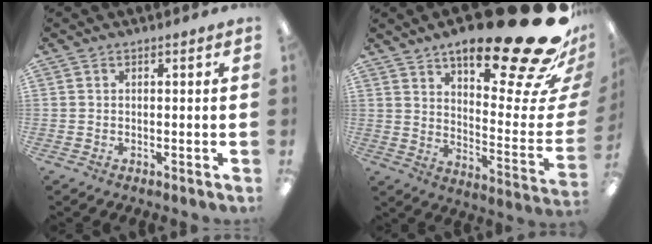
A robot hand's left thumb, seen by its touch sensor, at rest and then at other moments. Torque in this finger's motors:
{"motor_torque": [0.54, 0.48, 1.58, -1.20, 0.11]}